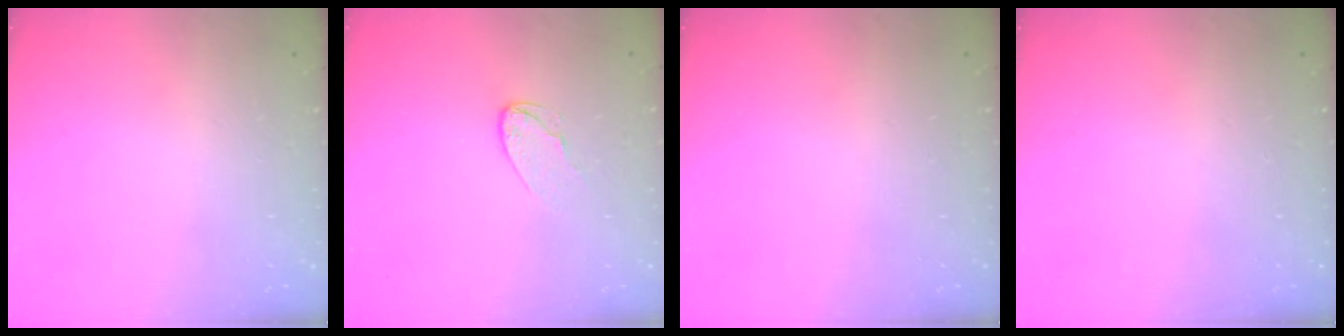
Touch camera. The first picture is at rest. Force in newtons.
{"total": 4.9, "press": 4.9, "slide": 0.4}
{"total": 0.0}
{"total": 0.0}